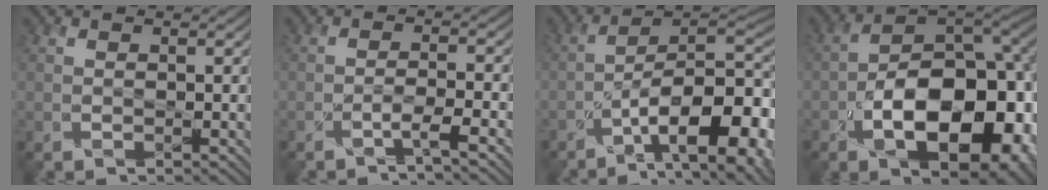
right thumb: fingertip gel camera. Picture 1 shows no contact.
{"total": 2.8, "force": [-2.0, 0.2, 2.1], "torque": [-0.038, 0.006, -0.046]}
{"total": 16.1, "force": [-6.5, 6.6, 13.1], "torque": [-0.175, -0.007, -0.099]}
{"total": 17.6, "force": [-5.4, 9.9, 13.5], "torque": [-0.187, -0.026, -0.088]}